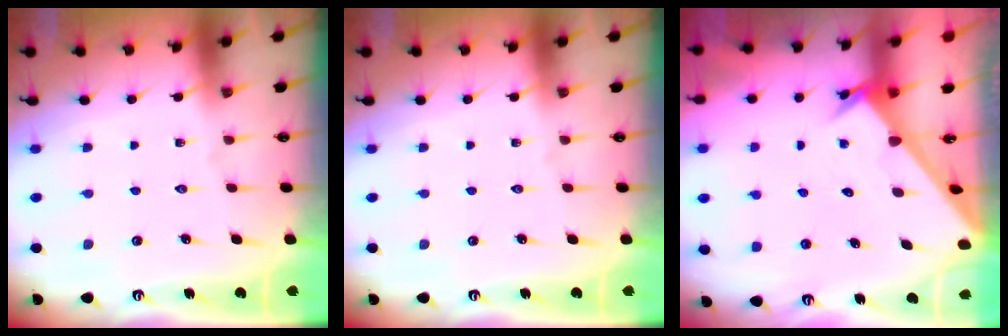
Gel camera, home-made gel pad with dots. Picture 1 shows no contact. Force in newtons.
{"total": 0.0}
{"total": 2.4, "press": 2.4, "slide": 0.2}